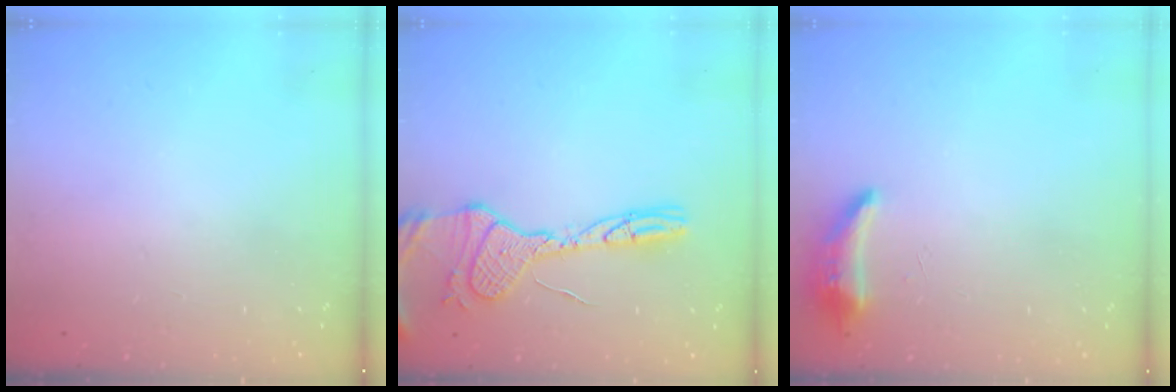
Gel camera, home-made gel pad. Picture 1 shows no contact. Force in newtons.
{"total": 17.0, "press": 17.0, "slide": 1.6}
{"total": 8.7, "press": 8.5, "slide": 2.0}